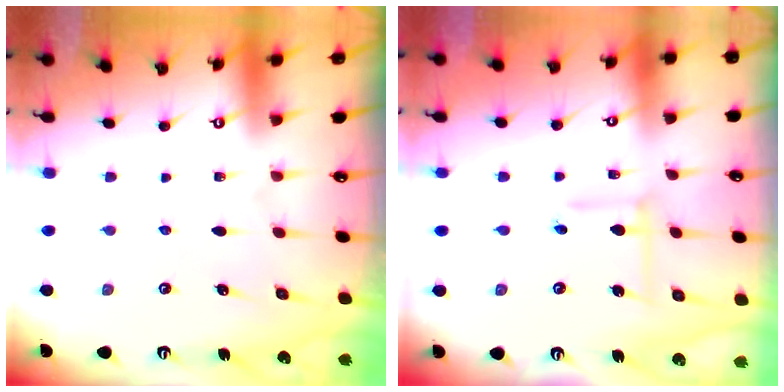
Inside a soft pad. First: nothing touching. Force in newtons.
{"total": 5.7, "press": 5.7, "slide": 0.3}